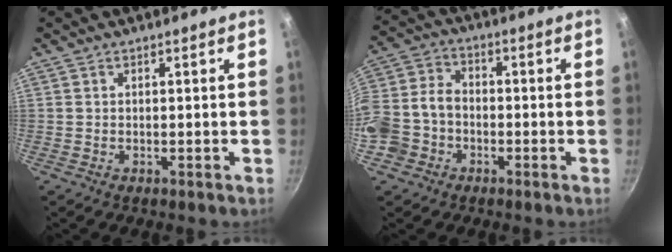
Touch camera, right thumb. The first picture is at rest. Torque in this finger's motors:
{"motor_torque": [0.44, 0.05, 0.65, 0.25, 0.16]}